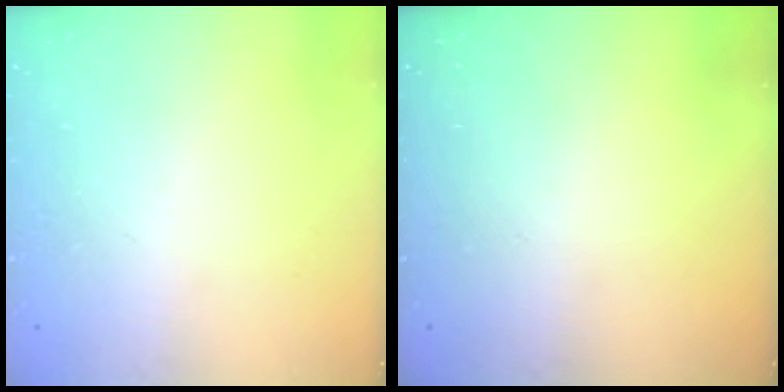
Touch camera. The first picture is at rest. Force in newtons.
{"total": 0.0}